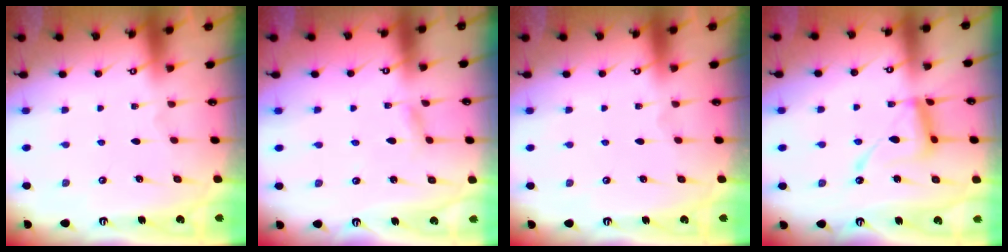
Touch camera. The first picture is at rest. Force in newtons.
{"total": 2.2, "press": 2.2, "slide": 0.1}
{"total": 0.0}
{"total": 13.6, "press": 13.6, "slide": 1.2}